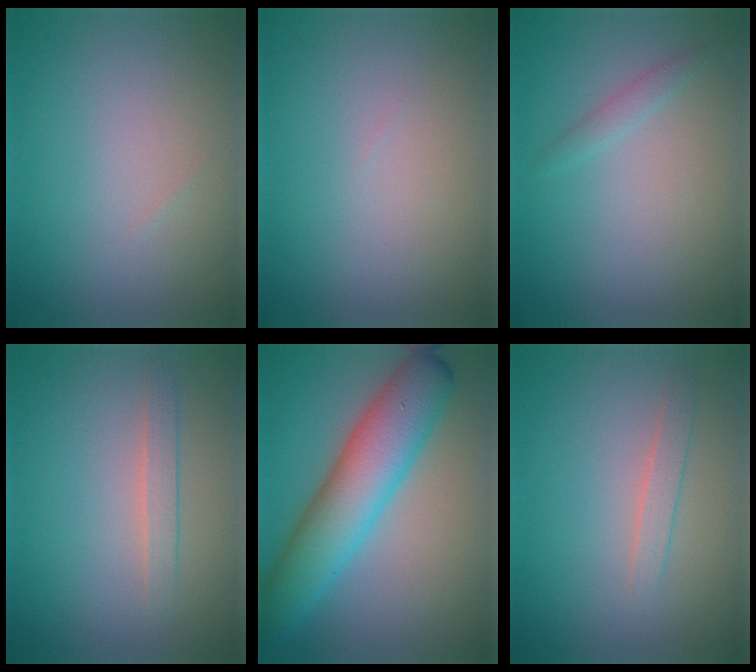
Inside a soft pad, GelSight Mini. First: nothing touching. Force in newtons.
{"total": 0.0}
{"total": 1.6, "press": 1.6, "slide": 0.1}
{"total": 1.5, "press": 1.5, "slide": 0.1}
{"total": 8.3, "press": 8.3, "slide": 0.1}
{"total": 1.3, "press": 1.3, "slide": 0.1}